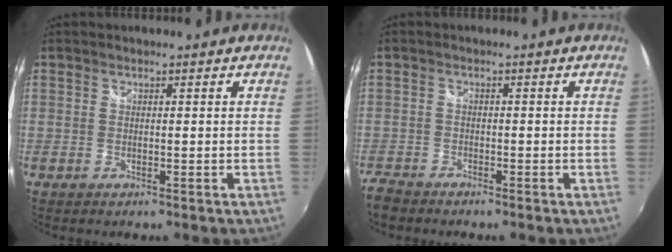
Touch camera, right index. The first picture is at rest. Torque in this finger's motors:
{"motor_torque": [-1.90, -0.24, -1.05, -0.21]}